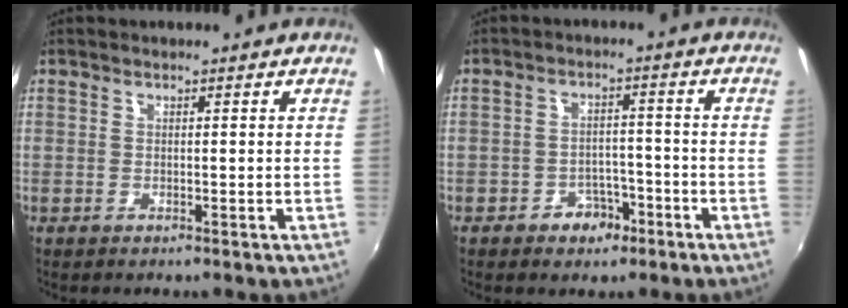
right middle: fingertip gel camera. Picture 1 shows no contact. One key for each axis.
{"total": 5.0, "fx": -3.2, "fy": 3.5, "fz": 1.6, "tx": -0.036, "ty": 0.011, "tz": -0.037}